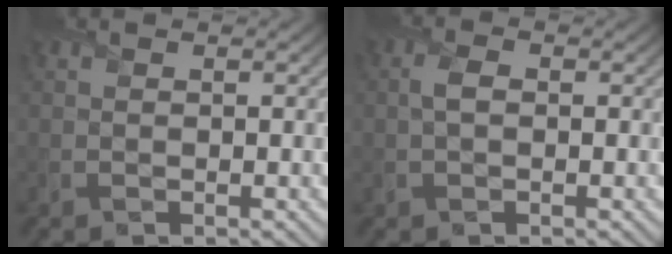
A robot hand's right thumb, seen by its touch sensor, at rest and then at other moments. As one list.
[{"total": 1.7, "force": [0.0, 1.0, 1.4], "torque": [-0.034, 0.003, -0.001]}]